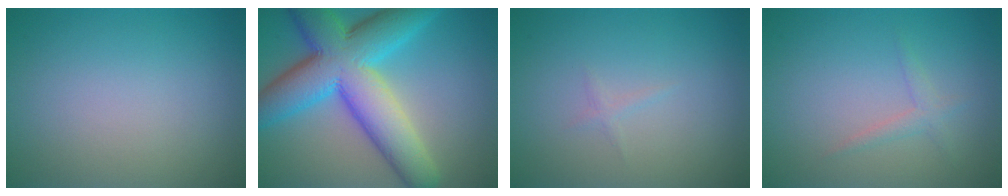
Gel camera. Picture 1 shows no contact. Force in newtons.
{"total": 12.3, "press": 12.3, "slide": 0.4}
{"total": 0.5, "press": 0.5, "slide": 0.0}
{"total": 1.3, "press": 1.3, "slide": 0.1}